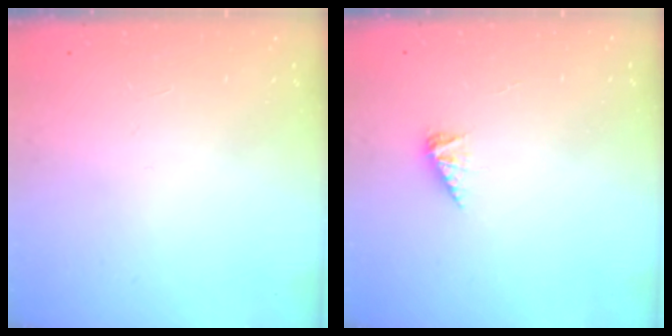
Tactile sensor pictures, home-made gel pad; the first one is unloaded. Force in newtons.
{"total": 2.5, "press": 2.5, "slide": 0.4}